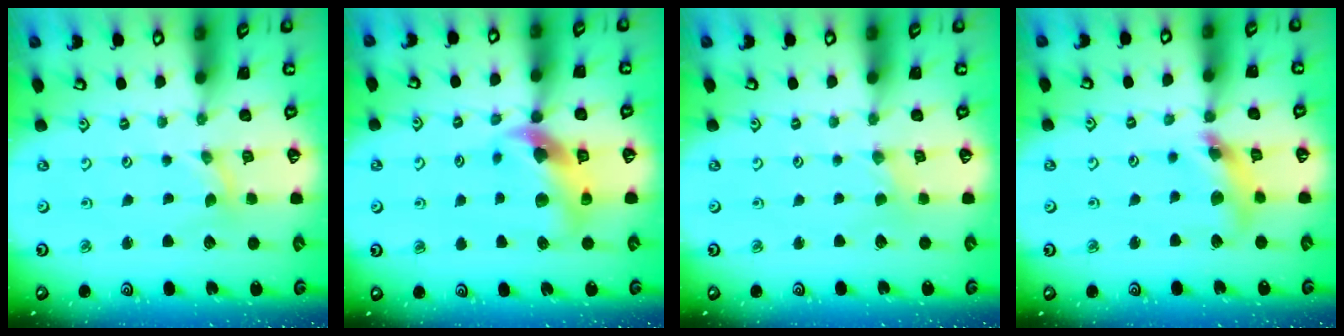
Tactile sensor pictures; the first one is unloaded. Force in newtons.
{"total": 11.2, "press": 11.1, "slide": 1.3}
{"total": 0.0}
{"total": 12.5, "press": 12.4, "slide": 1.7}